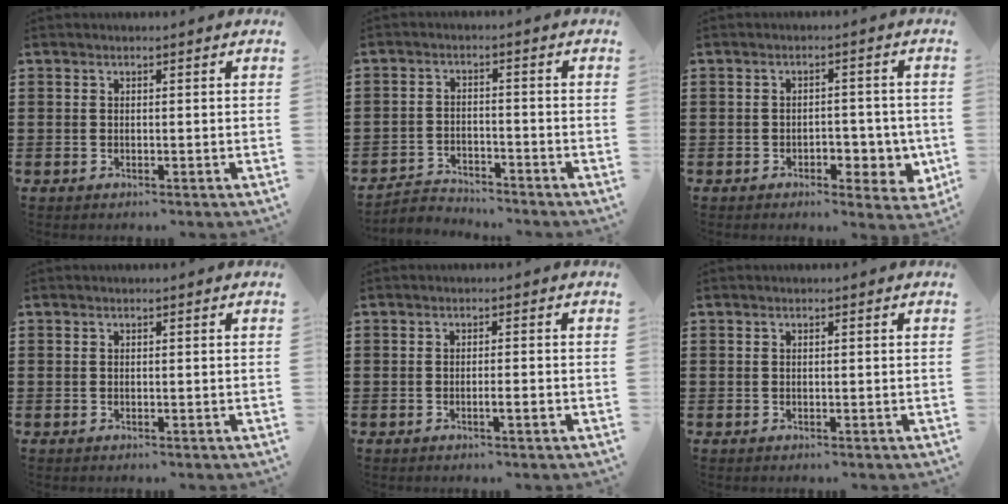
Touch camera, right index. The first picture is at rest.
{"total": 3.0, "force": [-2.9, 0.7, 0.0], "torque": [-0.009, 0.003, -0.064]}
{"total": 4.3, "force": [-1.5, 2.8, 2.9], "torque": [-0.036, 0.002, -0.030]}
{"total": 0.0}
{"total": 1.6, "force": [-0.8, 0.1, 1.4], "torque": [-0.023, -0.001, -0.014]}
{"total": 0.0}